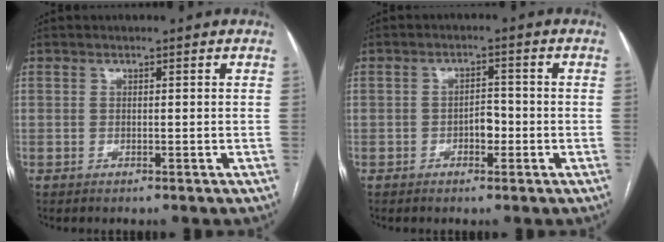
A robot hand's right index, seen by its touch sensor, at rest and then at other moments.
{"total": 2.8, "force": [-1.0, 1.4, 2.2], "torque": [-0.028, 0.007, -0.016]}